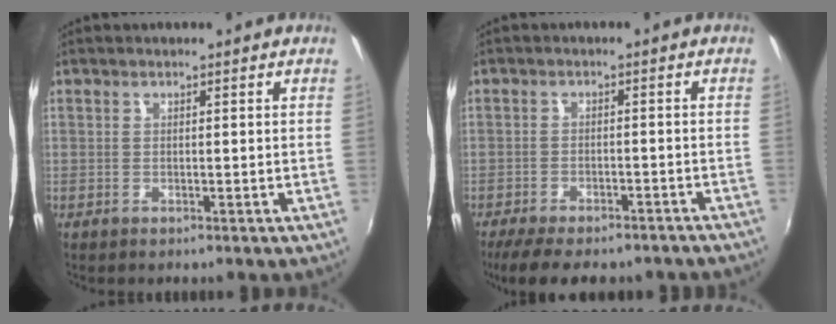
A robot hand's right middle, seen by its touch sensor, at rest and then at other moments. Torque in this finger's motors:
{"motor_torque": [1.06, -1.08, 0.52, 0.07]}